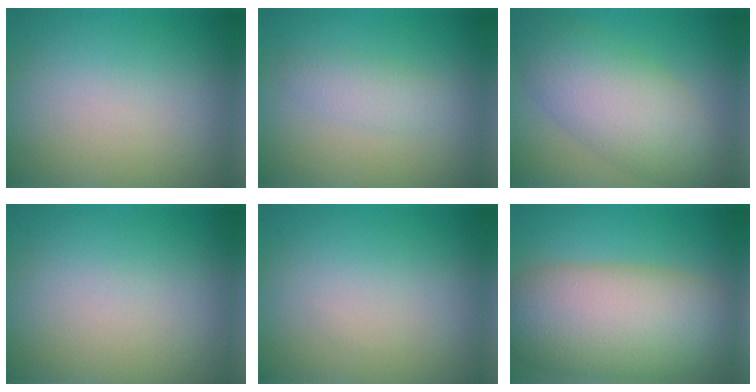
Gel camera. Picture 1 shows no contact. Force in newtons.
{"total": 1.9, "press": 1.9, "slide": 0.0}
{"total": 7.5, "press": 7.5, "slide": 0.1}
{"total": 0.0}
{"total": 0.0}
{"total": 10.8, "press": 10.8, "slide": 0.5}